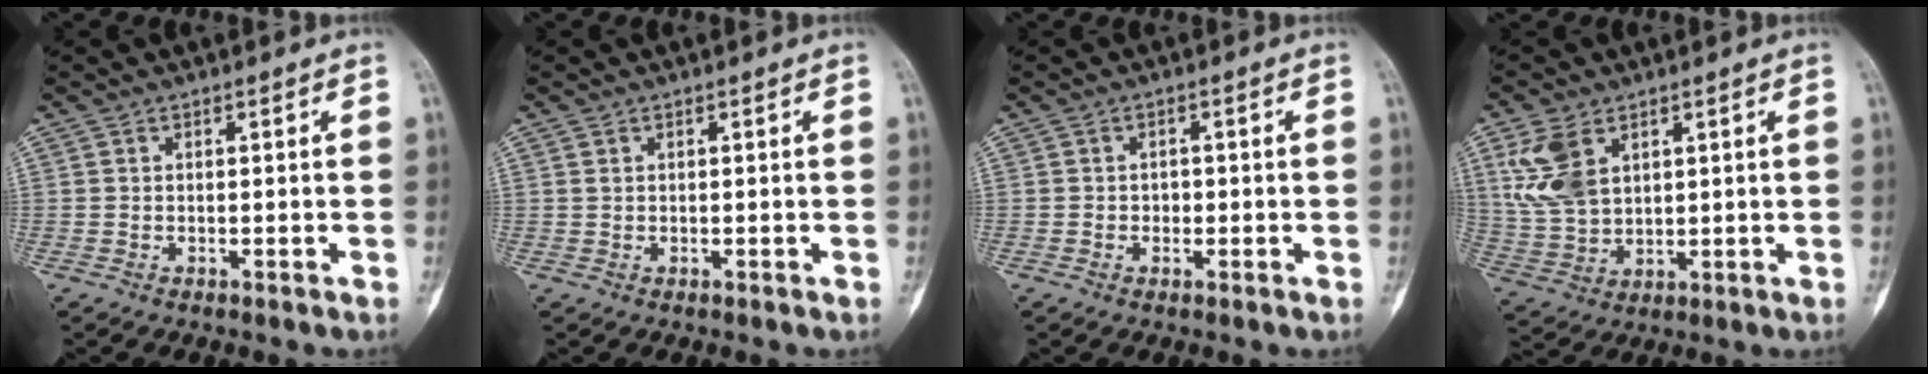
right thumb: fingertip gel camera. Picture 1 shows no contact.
{"total": 0.7, "force": [0.4, 0.4, 0.4], "torque": [-0.009, 0.004, 0.009]}
{"total": 1.5, "force": [-0.3, 1.3, 0.8], "torque": [-0.002, 0.005, -0.006]}
{"total": 10.1, "force": [4.3, 6.4, 6.5], "torque": [-0.131, -0.011, 0.098]}